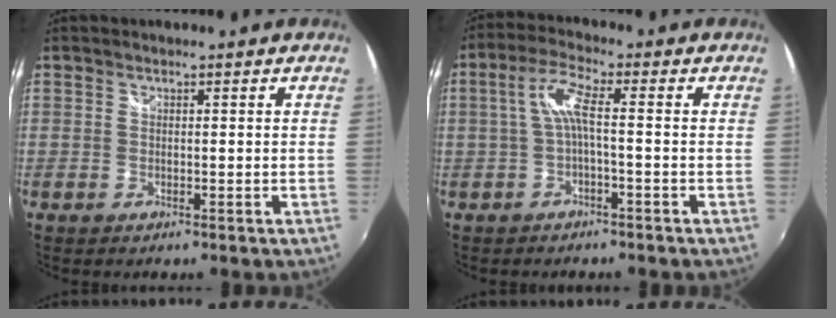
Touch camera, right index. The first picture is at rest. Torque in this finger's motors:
{"motor_torque": [0.41, -0.18, 0.43, 0.10]}